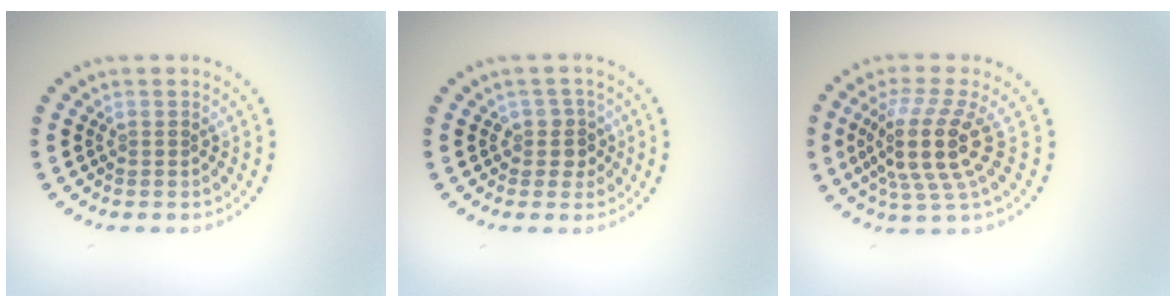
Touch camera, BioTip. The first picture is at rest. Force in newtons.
{"total": 2.0, "press": 1.6, "slide": 1.1}
{"total": 5.0, "press": 3.7, "slide": 3.3}